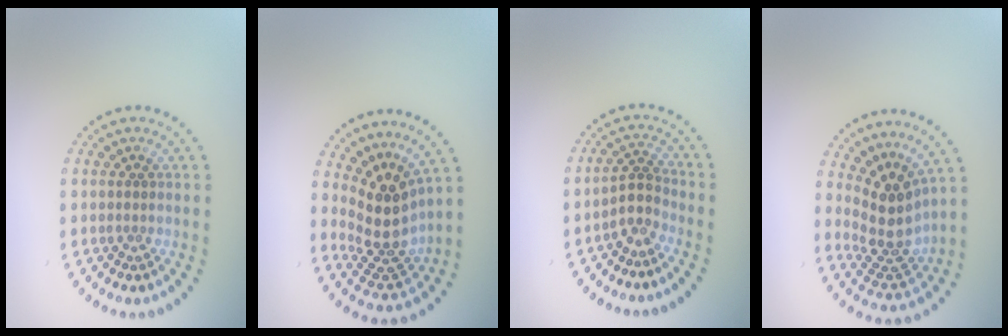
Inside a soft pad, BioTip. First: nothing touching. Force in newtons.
{"total": 4.6, "press": 3.4, "slide": 3.1}
{"total": 2.4, "press": 1.8, "slide": 1.6}
{"total": 4.2, "press": 3.1, "slide": 2.8}